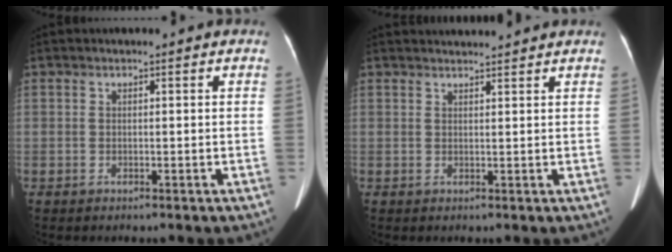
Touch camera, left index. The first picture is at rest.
{"total": 5.5, "force": [5.4, 0.1, 1.1], "torque": [-0.016, 0.030, 0.068]}